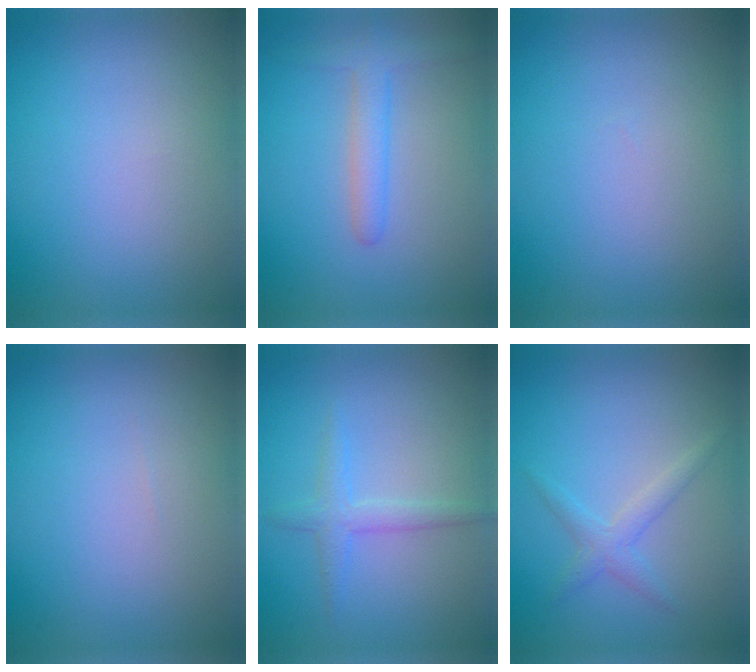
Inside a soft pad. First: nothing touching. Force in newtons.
{"total": 2.6, "press": 2.6, "slide": 0.2}
{"total": 0.0}
{"total": 0.0}
{"total": 1.9, "press": 1.9, "slide": 0.2}
{"total": 1.7, "press": 1.7, "slide": 0.0}